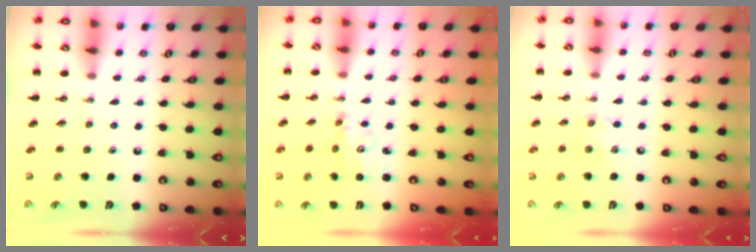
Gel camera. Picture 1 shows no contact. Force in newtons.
{"total": 2.7, "press": 2.7, "slide": 0.3}
{"total": 4.6, "press": 4.6, "slide": 0.9}